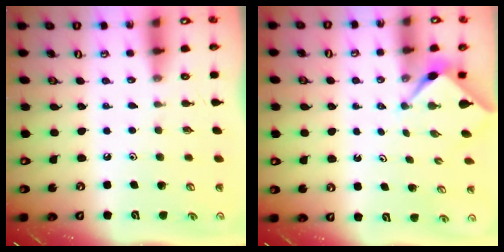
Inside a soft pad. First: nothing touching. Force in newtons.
{"total": 2.4, "press": 2.4, "slide": 0.3}